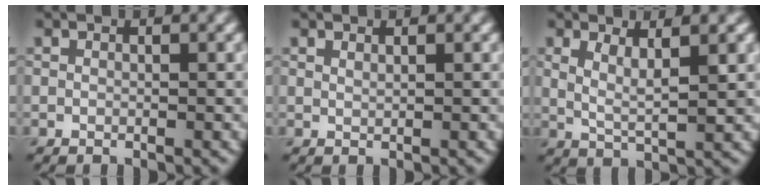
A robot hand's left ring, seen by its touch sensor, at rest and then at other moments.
{"total": 0.5, "force": [0.5, 0.1, 0.2], "torque": [-0.003, -0.001, 0.010]}
{"total": 3.1, "force": [1.3, 0.8, 2.8], "torque": [-0.050, -0.008, 0.026]}